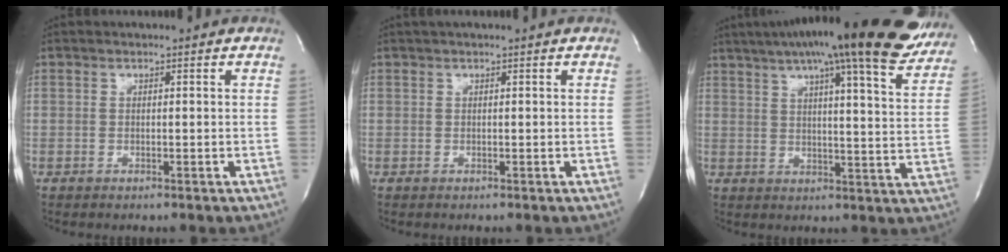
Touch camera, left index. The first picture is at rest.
{"total": 1.1, "force": [0.9, -0.1, 0.7], "torque": [-0.011, 0.019, 0.017]}
{"total": 29.1, "force": [22.8, 4.6, 17.6], "torque": [-0.256, 0.000, 0.284]}